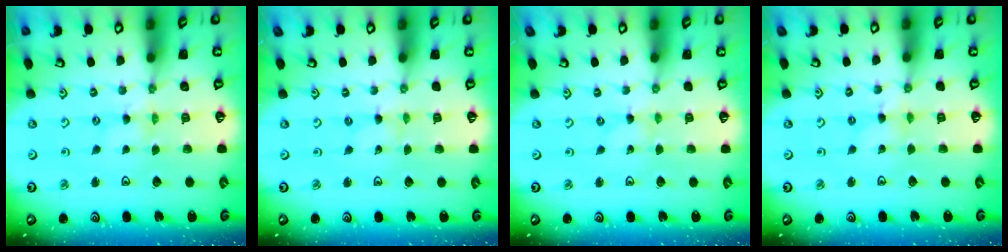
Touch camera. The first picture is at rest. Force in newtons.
{"total": 0.0}
{"total": 0.0}
{"total": 1.1, "press": 1.1, "slide": 0.1}